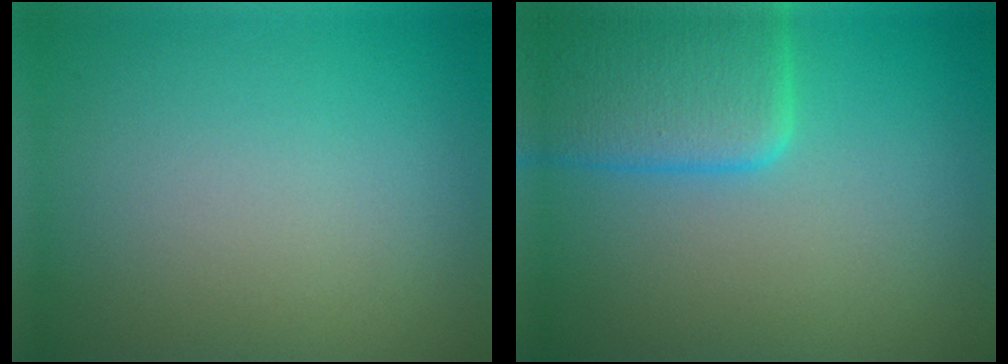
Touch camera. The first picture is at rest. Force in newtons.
{"total": 5.7, "press": 5.7, "slide": 0.5}